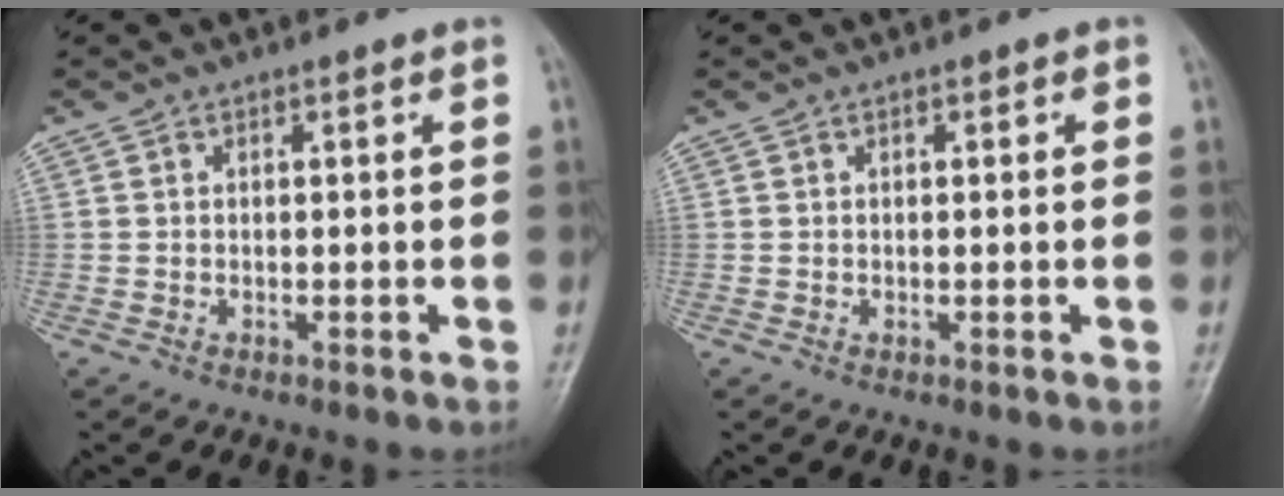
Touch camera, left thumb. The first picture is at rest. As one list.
[{"total": 0.7, "force": [0.1, 0.5, 0.5], "torque": [-0.003, 0.003, 0.004]}]